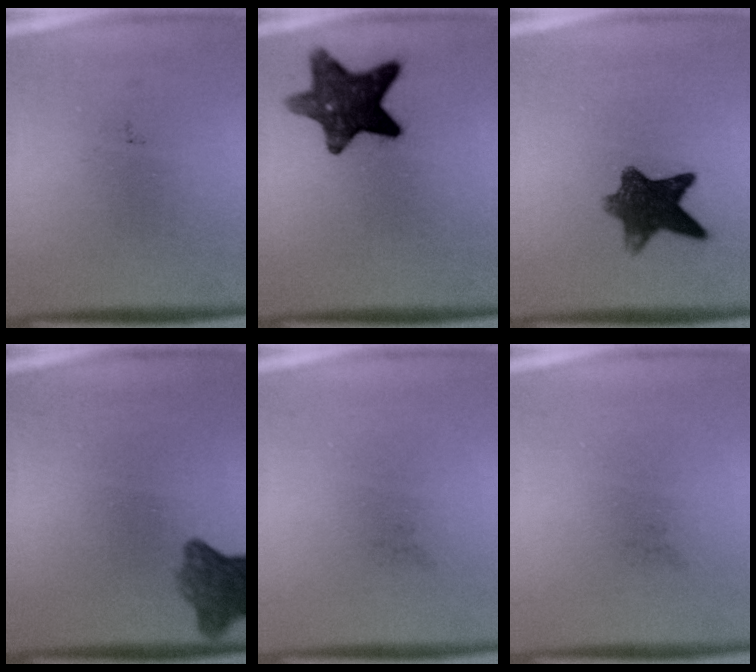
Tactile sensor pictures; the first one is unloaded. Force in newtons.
{"total": 12.1}
{"total": 8.7}
{"total": 7.3}
{"total": 0.0}
{"total": 0.0}